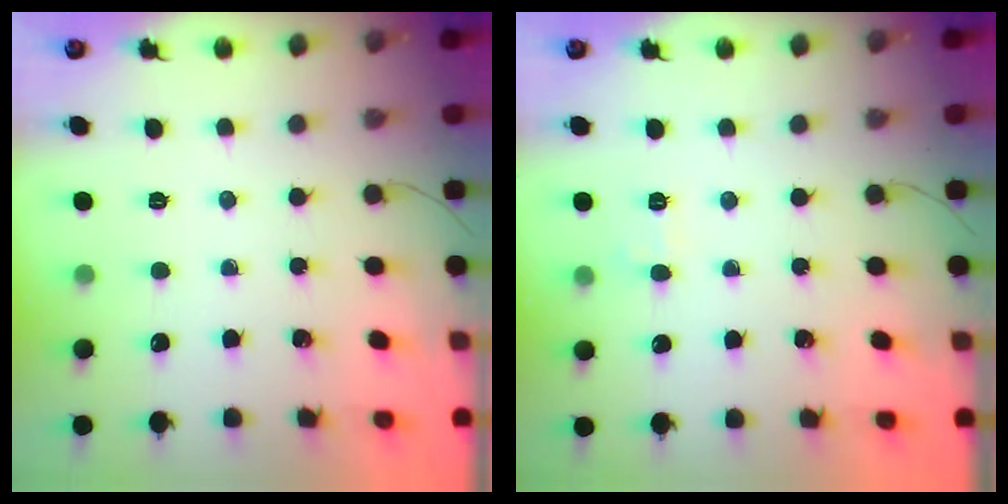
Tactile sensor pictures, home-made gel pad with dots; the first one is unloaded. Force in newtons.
{"total": 4.8, "press": 4.6, "slide": 1.3}